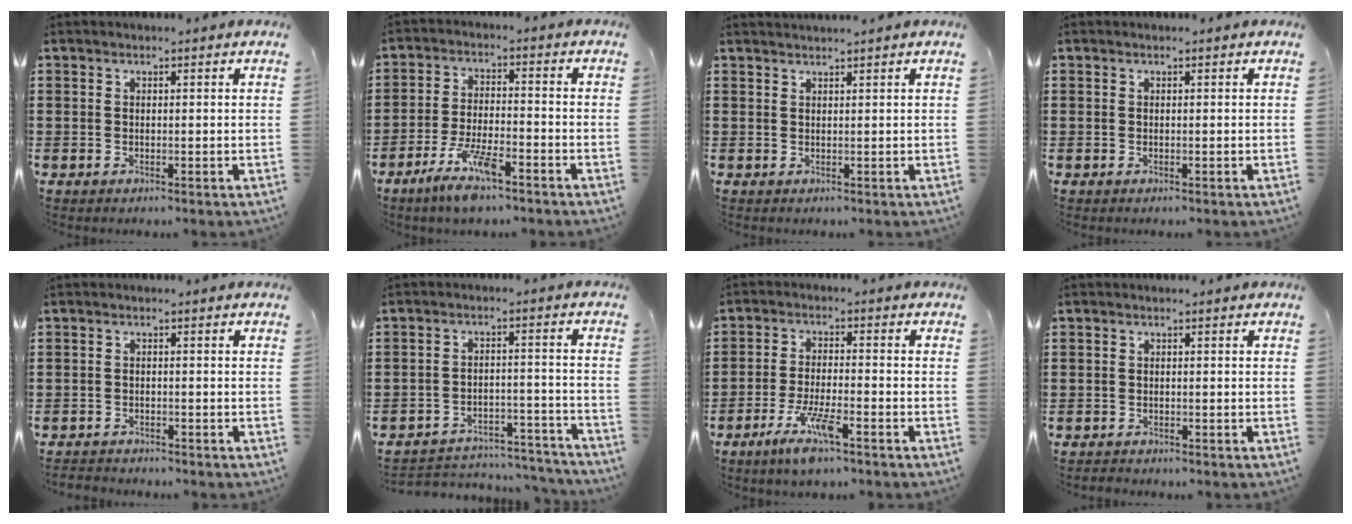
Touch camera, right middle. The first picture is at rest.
{"total": 7.8, "force": [-5.2, 1.7, 5.7], "torque": [-0.122, -0.009, -0.097]}
{"total": 1.1, "force": [1.0, -0.3, 0.1], "torque": [-0.003, -0.004, 0.021]}
{"total": 0.0}
{"total": 1.5, "force": [-1.5, 0.1, -0.1], "torque": [-0.004, 0.000, -0.033]}
{"total": 4.3, "force": [-4.2, 0.7, 0.8], "torque": [-0.027, -0.001, -0.089]}
{"total": 7.1, "force": [-4.4, 1.0, 5.6], "torque": [-0.121, -0.017, -0.081]}
{"total": 0.9, "force": [-0.9, 0.2, -0.1], "torque": [0.000, 0.002, -0.021]}